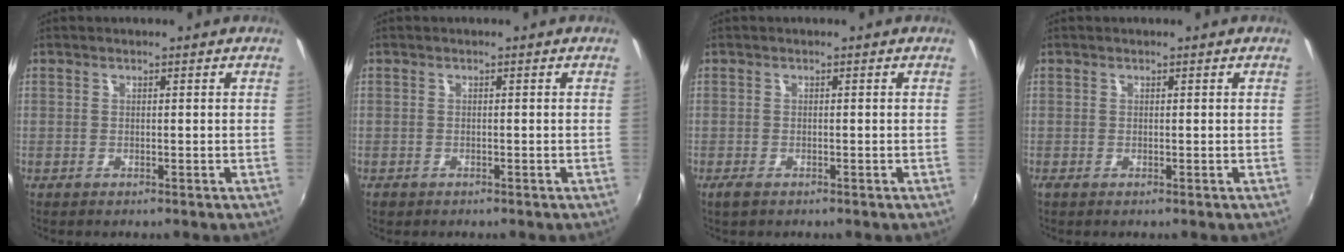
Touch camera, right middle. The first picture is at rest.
{"total": 1.2, "force": [-0.9, 0.8, 0.3], "torque": [-0.011, -0.002, -0.014]}
{"total": 1.9, "force": [-1.4, 0.8, 1.0], "torque": [-0.022, -0.006, -0.025]}
{"total": 0.0}